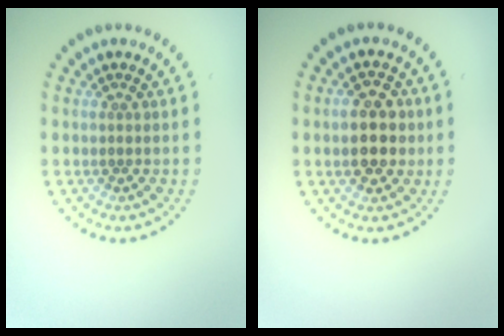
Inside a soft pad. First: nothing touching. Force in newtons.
{"total": 4.4, "press": 4.3, "slide": 0.2}